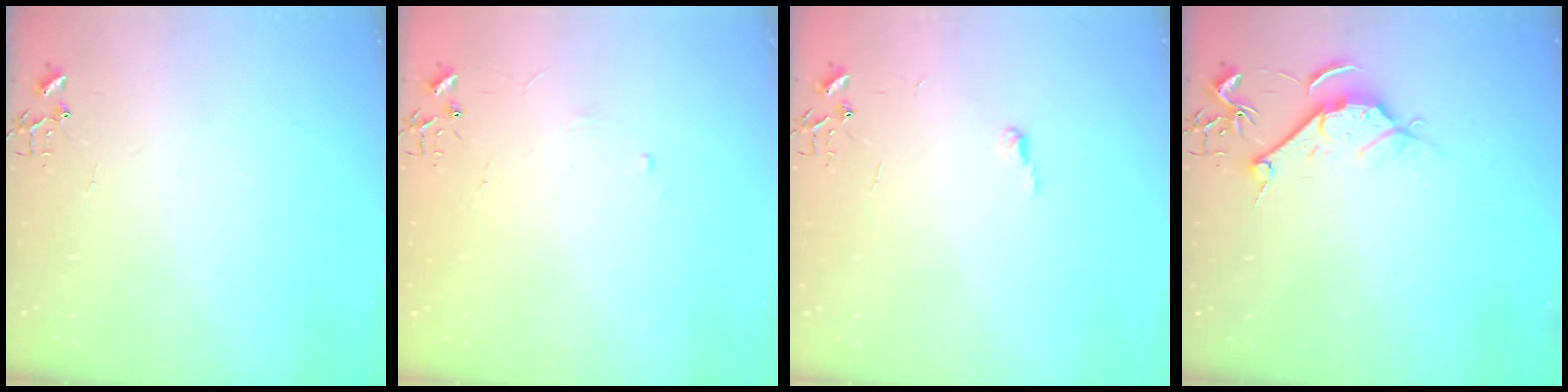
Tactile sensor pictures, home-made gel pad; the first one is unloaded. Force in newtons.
{"total": 2.9, "press": 2.8, "slide": 0.5}
{"total": 4.4, "press": 4.4, "slide": 0.4}
{"total": 8.4, "press": 8.3, "slide": 1.0}